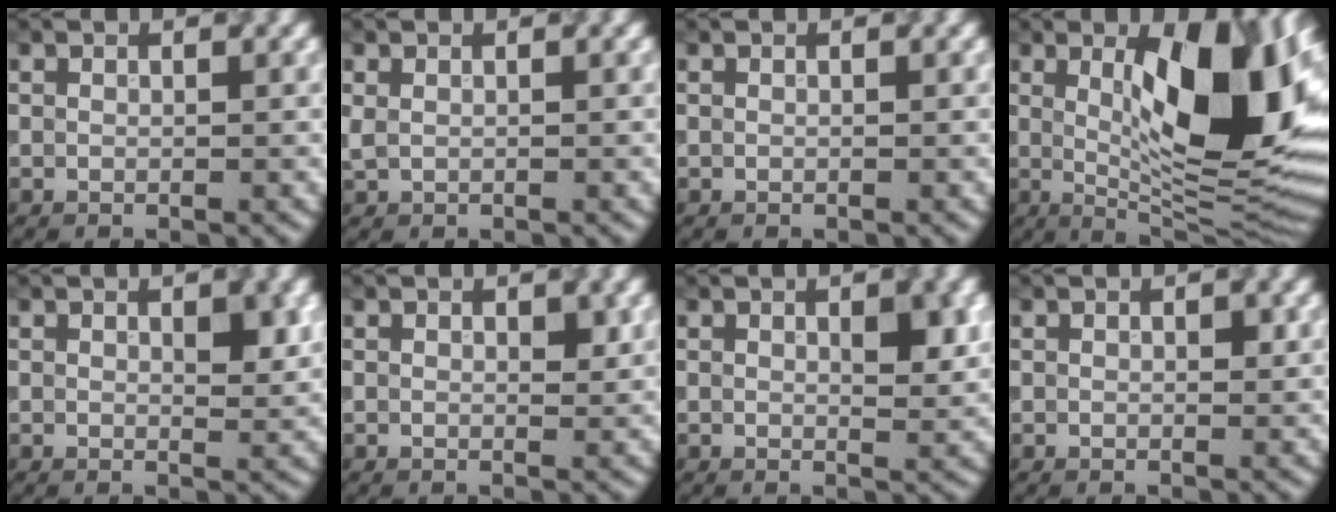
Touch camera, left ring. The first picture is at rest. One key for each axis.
{"total": 0.8, "fx": 0.2, "fy": 0.5, "fz": 0.5, "tx": -0.014, "ty": 0.001, "tz": 0.007}
{"total": 0.0}
{"total": 13.2, "fx": 2.2, "fy": 4.6, "fz": 12.2, "tx": -0.165, "ty": 0.000, "tz": 0.036}
{"total": 2.2, "fx": 0.8, "fy": 0.8, "fz": 2.0, "tx": -0.023, "ty": -0.005, "tz": 0.014}
{"total": 1.0, "fx": 0.3, "fy": 0.4, "fz": 0.8, "tx": -0.008, "ty": -0.003, "tz": 0.006}
{"total": 2.6, "fx": 0.8, "fy": 0.9, "fz": 2.3, "tx": -0.030, "ty": -0.004, "tz": 0.014}
{"total": 0.7, "fx": 0.2, "fy": 0.3, "fz": 0.6, "tx": -0.005, "ty": 0.000, "tz": 0.002}